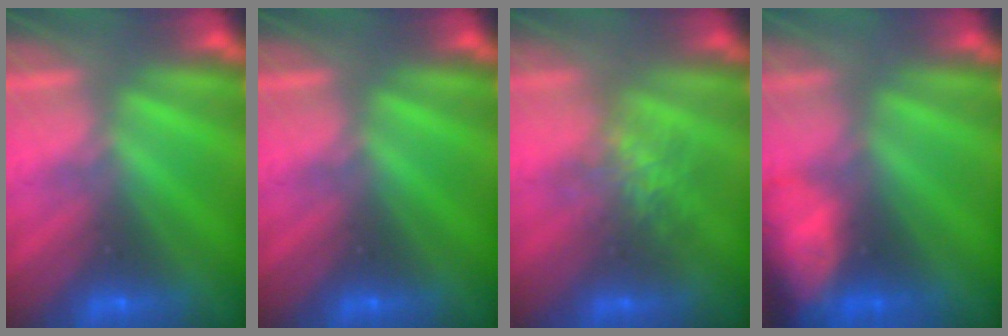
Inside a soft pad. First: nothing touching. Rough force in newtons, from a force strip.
{"total": 0.0}
{"total": 4.5}
{"total": 6.4}